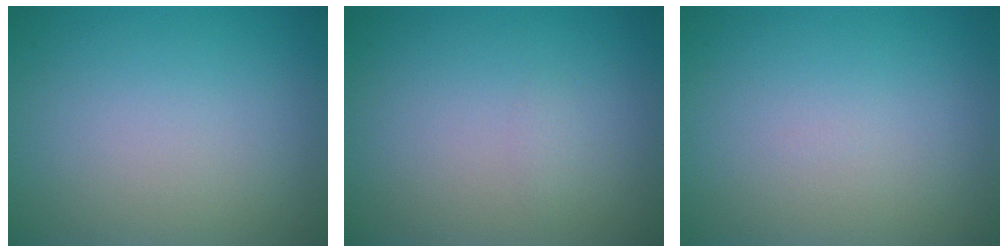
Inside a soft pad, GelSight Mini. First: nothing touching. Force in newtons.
{"total": 0.6, "press": 0.6, "slide": 0.0}
{"total": 0.0}